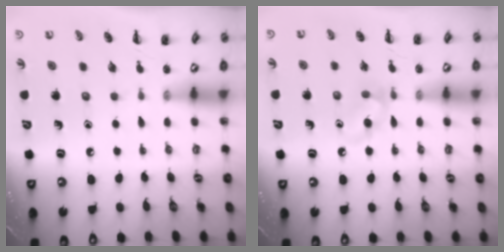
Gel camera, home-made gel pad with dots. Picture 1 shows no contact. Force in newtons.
{"total": 5.3, "press": 5.0, "slide": 1.8}